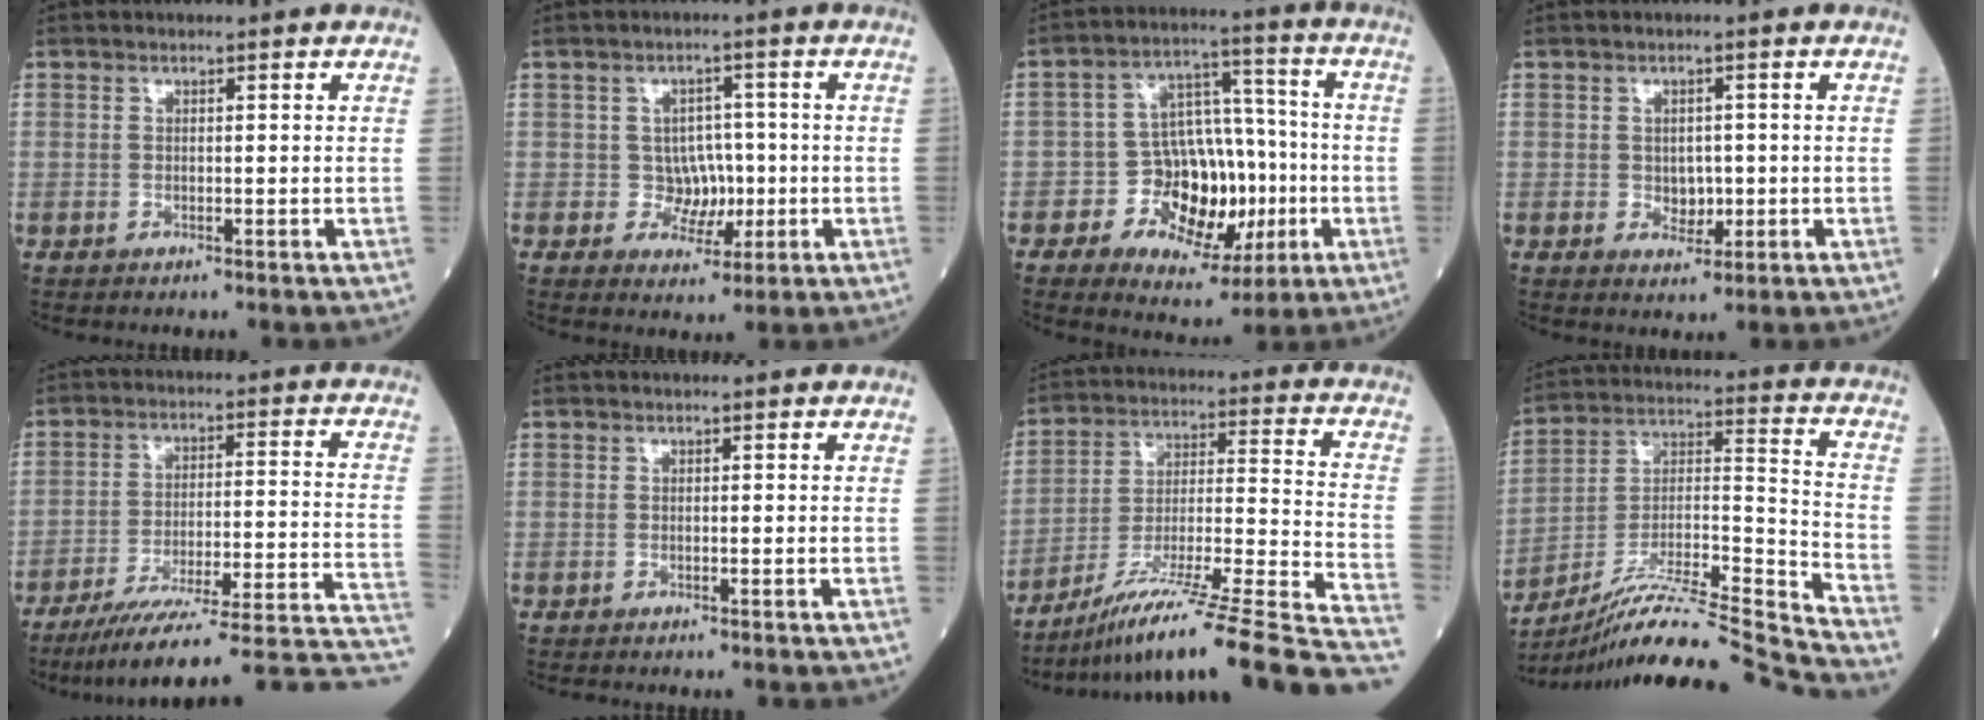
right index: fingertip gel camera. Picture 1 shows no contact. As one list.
[{"total": 4.2, "force": [-0.5, 3.9, 1.7], "torque": [-0.011, 0.010, -0.004]}, {"total": 12.5, "force": [-3.0, 8.5, 8.7], "torque": [-0.130, 0.033, -0.036]}, {"total": 2.8, "force": [-0.4, 2.1, 1.8], "torque": [-0.020, 0.003, -0.002]}, {"total": 22.5, "force": [-18.9, 0.1, 12.1], "torque": [-0.102, 0.003, -0.266]}, {"total": 1.2, "force": [-1.1, 0.4, 0.3], "torque": [-0.005, 0.000, -0.018]}, {"total": 25.7, "force": [-20.6, -0.1, 15.3], "torque": [-0.165, -0.002, -0.323]}, {"total": 22.9, "force": [-21.0, -2.2, 9.0], "torque": [-0.164, -0.003, -0.350]}]